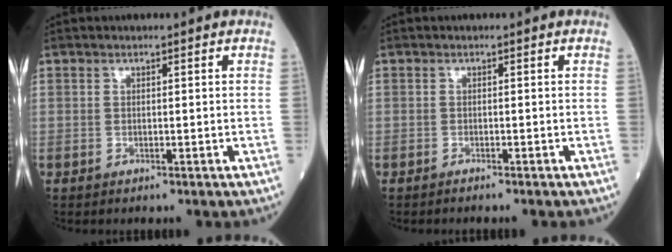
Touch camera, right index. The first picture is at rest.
{"total": 1.3, "force": [-1.1, -0.1, 0.6], "torque": [-0.010, 0.001, -0.012]}